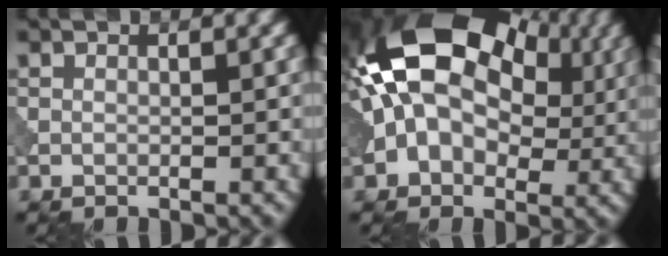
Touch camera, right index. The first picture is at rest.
{"total": 16.3, "force": [2.9, 11.2, 11.5], "torque": [-0.174, 0.035, 0.034]}